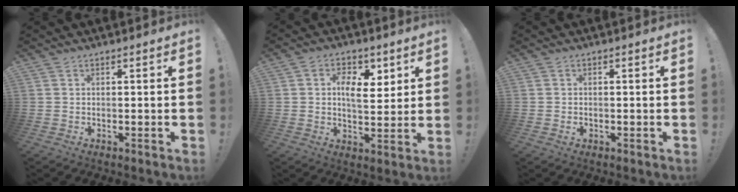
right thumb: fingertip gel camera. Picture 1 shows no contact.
{"total": 8.3, "force": [3.3, 5.1, 5.6], "torque": [-0.079, -0.016, 0.056]}
{"total": 0.7, "force": [-0.2, 0.6, 0.2], "torque": [-0.001, 0.001, -0.005]}